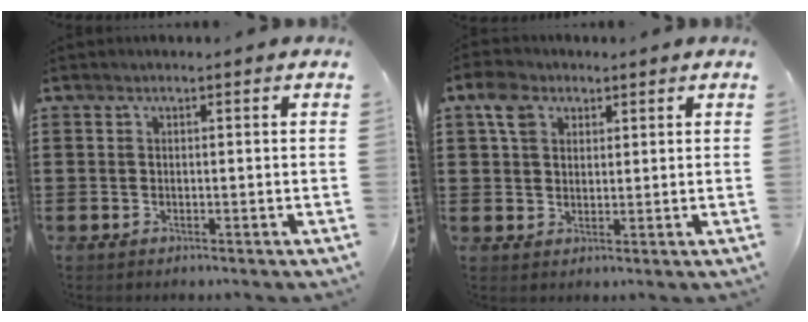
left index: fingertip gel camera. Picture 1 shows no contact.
{"total": 4.9, "force": [2.7, 3.6, 1.9], "torque": [-0.047, 0.012, 0.046]}